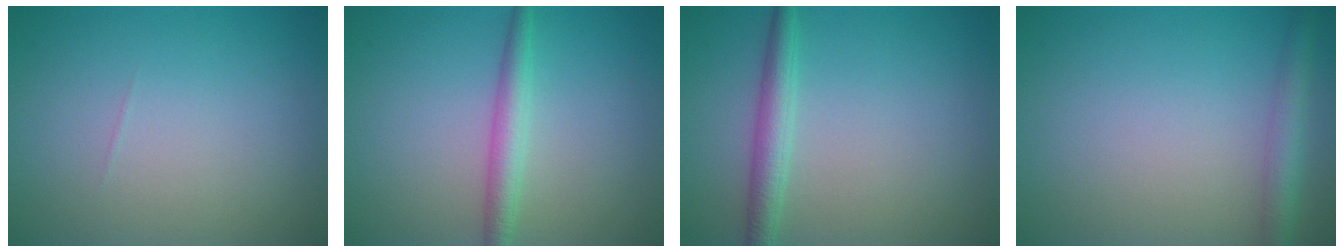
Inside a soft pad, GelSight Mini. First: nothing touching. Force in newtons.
{"total": 2.5, "press": 2.5, "slide": 0.0}
{"total": 2.6, "press": 2.6, "slide": 0.0}
{"total": 2.9, "press": 2.9, "slide": 0.1}